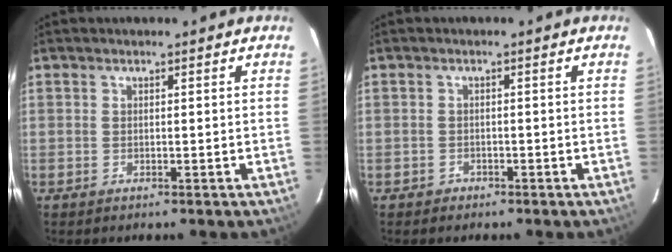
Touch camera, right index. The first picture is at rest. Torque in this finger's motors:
{"motor_torque": [0.25, -0.21, 0.07, 0.00]}